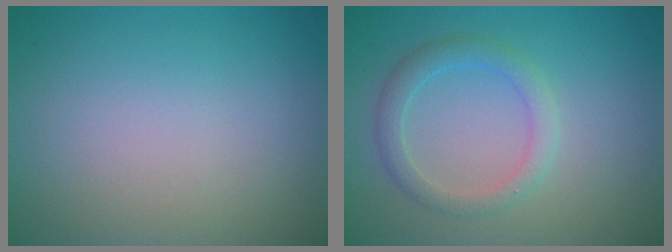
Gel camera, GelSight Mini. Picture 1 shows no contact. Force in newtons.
{"total": 2.3, "press": 2.3, "slide": 0.1}